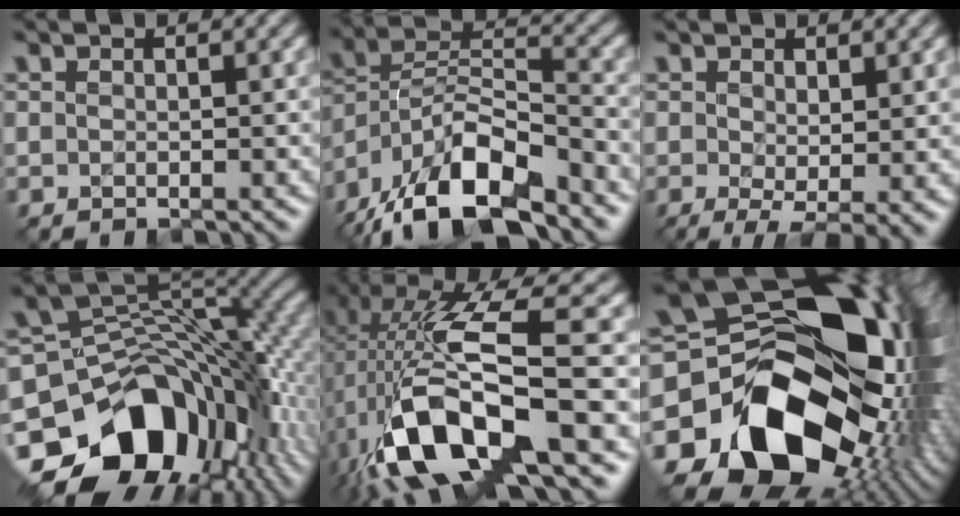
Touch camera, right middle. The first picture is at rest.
{"total": 12.8, "force": [-9.3, 4.5, 7.6], "torque": [-0.147, 0.011, -0.174]}
{"total": 3.8, "force": [-0.3, 1.4, 3.5], "torque": [-0.061, -0.011, -0.003]}
{"total": 16.0, "force": [-7.2, 10.9, 9.2], "torque": [-0.171, -0.012, -0.115]}
{"total": 13.4, "force": [-2.2, 5.3, 12.2], "torque": [-0.230, -0.004, -0.040]}
{"total": 20.6, "force": [-3.8, 15.2, 13.4], "torque": [-0.244, -0.039, -0.037]}